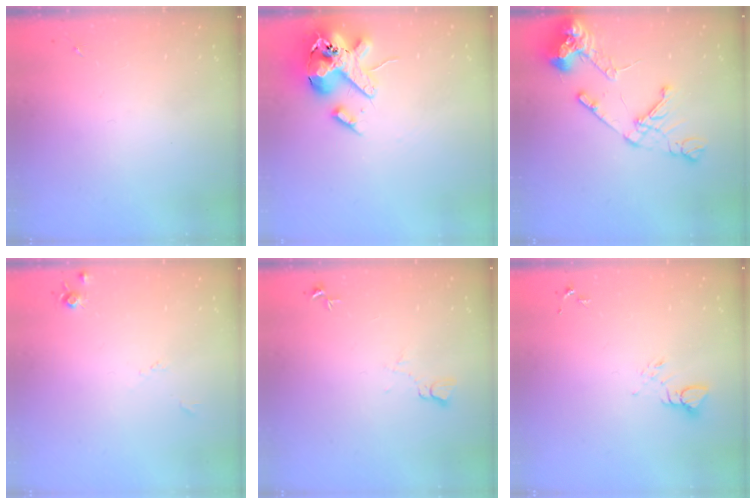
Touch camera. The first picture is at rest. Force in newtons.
{"total": 17.7, "press": 17.4, "slide": 2.9}
{"total": 14.1, "press": 14.0, "slide": 1.9}
{"total": 5.4, "press": 5.4, "slide": 0.6}
{"total": 5.6, "press": 5.5, "slide": 0.6}
{"total": 3.8, "press": 3.8, "slide": 0.5}